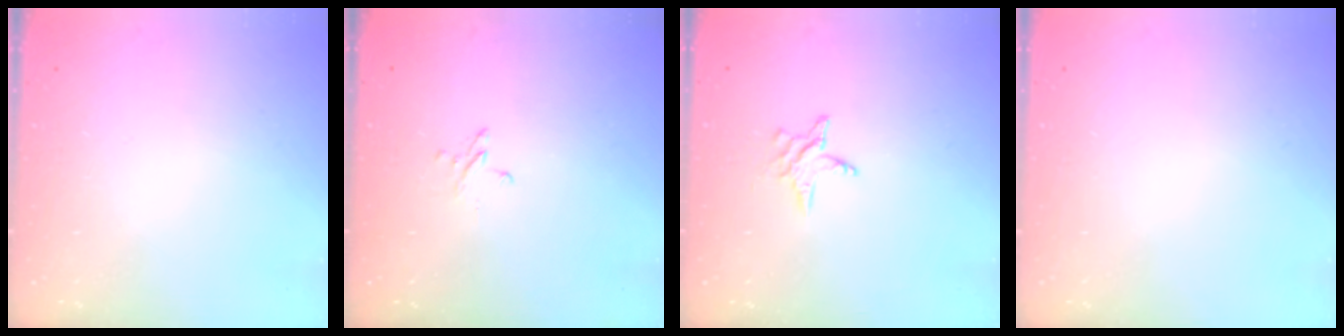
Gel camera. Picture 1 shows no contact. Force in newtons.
{"total": 2.7, "press": 2.7, "slide": 0.2}
{"total": 3.9, "press": 3.9, "slide": 0.4}
{"total": 0.0}